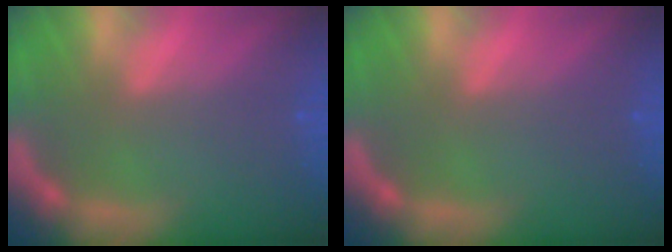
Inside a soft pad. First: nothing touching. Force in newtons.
{"total": 0.0}